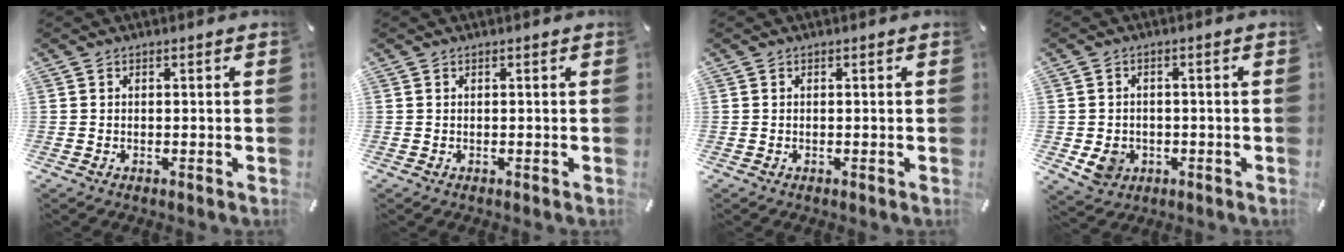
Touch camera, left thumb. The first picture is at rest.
{"total": 0.0}
{"total": 0.0}
{"total": 6.0, "force": [-1.5, 5.3, 2.4], "torque": [-0.045, 0.003, -0.028]}